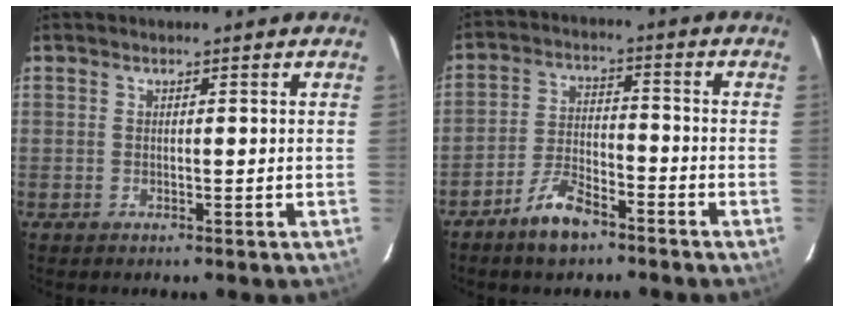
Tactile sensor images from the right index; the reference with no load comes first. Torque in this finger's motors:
{"motor_torque": [0.54, -0.57, 0.31, 0.03]}